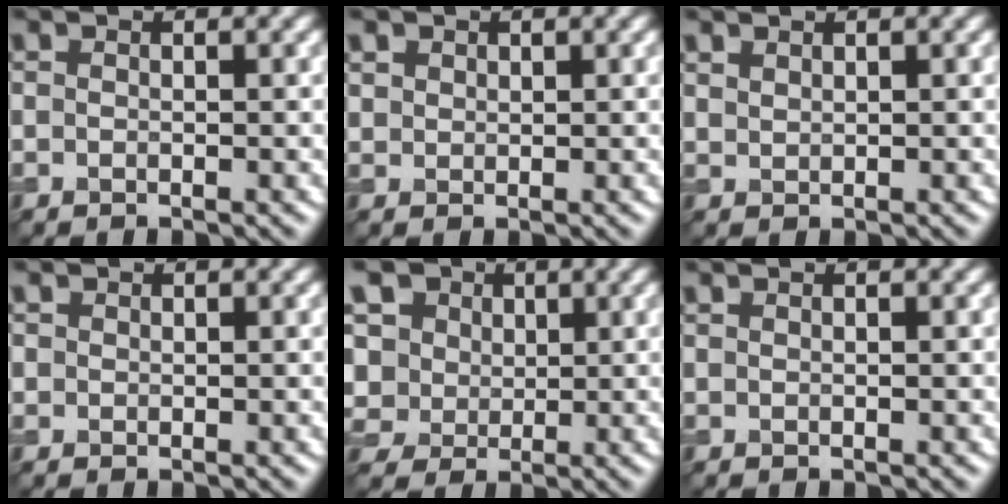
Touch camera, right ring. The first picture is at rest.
{"total": 1.2, "force": [0.7, 0.9, 0.2], "torque": [-0.005, -0.005, 0.019]}
{"total": 1.0, "force": [0.9, 0.4, 0.2], "torque": [-0.009, 0.000, 0.023]}
{"total": 0.7, "force": [0.3, 0.7, 0.0], "torque": [0.004, -0.002, 0.005]}
{"total": 13.4, "force": [6.2, 10.1, 6.3], "torque": [-0.161, 0.040, 0.094]}
{"total": 0.0}